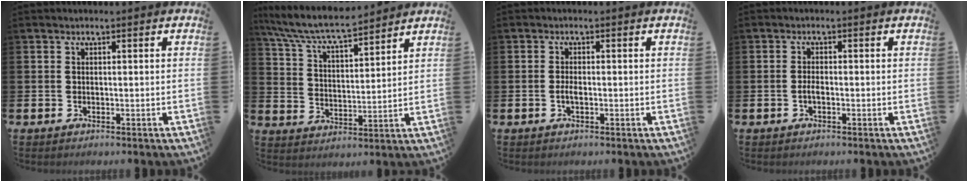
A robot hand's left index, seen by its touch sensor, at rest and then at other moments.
{"total": 7.5, "force": [7.0, 0.8, 2.6], "torque": [-0.079, -0.045, 0.121]}
{"total": 1.4, "force": [-0.4, 0.5, 1.2], "torque": [-0.017, -0.002, -0.010]}
{"total": 1.3, "force": [-0.5, 0.5, 1.1], "torque": [-0.014, -0.002, -0.012]}